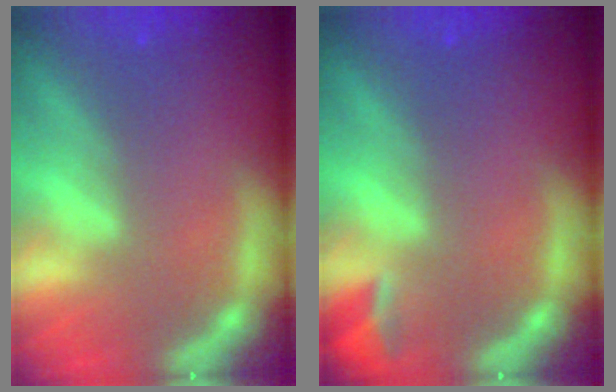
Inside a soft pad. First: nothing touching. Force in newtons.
{"total": 1.9}